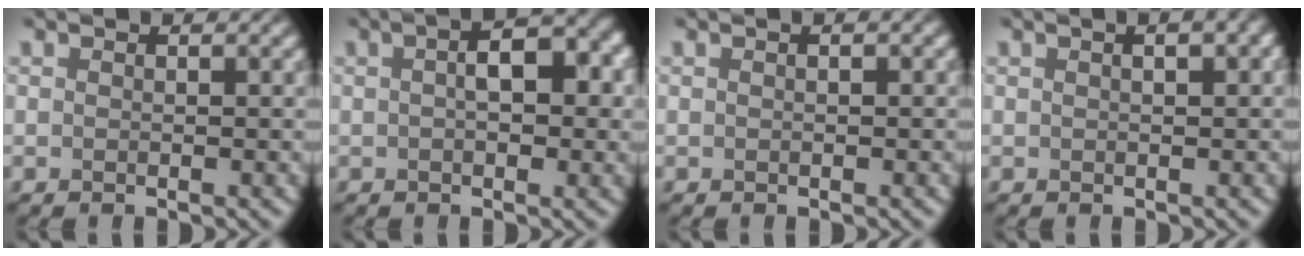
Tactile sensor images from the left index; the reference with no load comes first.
{"total": 5.2, "force": [0.7, 2.4, 4.6], "torque": [-0.064, 0.008, 0.005]}
{"total": 0.6, "force": [0.2, 0.2, 0.5], "torque": [-0.010, 0.002, 0.002]}
{"total": 2.7, "force": [1.1, 1.0, 2.2], "torque": [-0.015, 0.006, 0.005]}